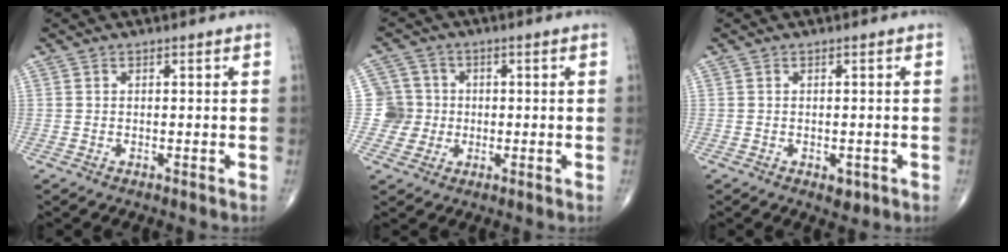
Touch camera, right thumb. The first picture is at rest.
{"total": 5.8, "force": [-0.4, 5.8, -0.2], "torque": [0.040, 0.014, -0.013]}
{"total": 2.1, "force": [-0.8, 1.2, 1.5], "torque": [-0.010, -0.003, -0.005]}